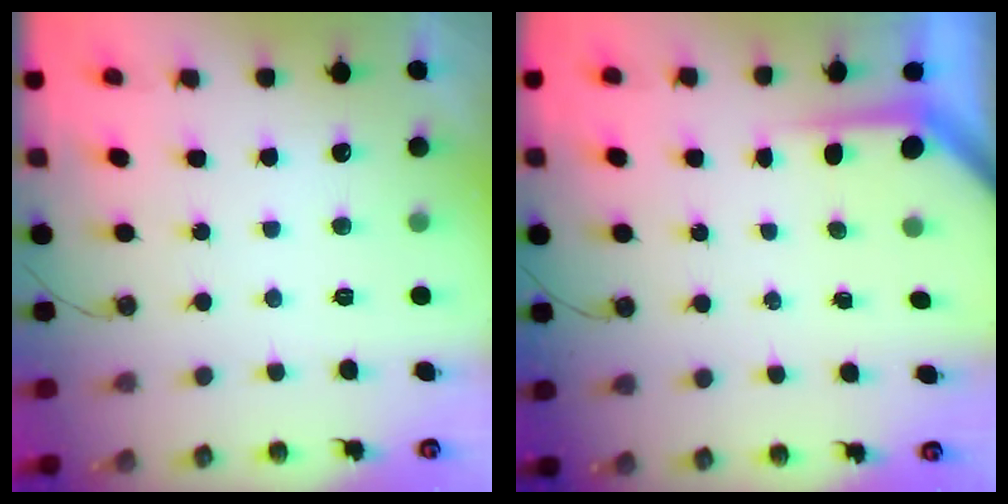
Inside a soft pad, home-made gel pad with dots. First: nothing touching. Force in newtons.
{"total": 3.8, "press": 3.8, "slide": 0.3}